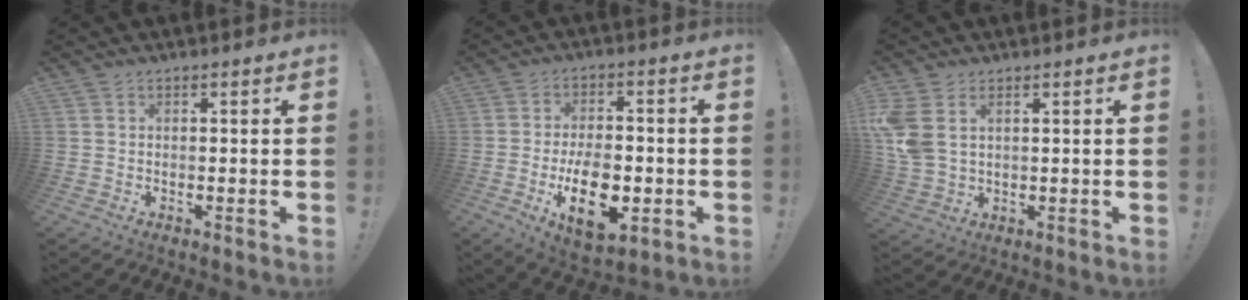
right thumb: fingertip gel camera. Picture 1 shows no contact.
{"total": 15.4, "force": [-4.6, 8.5, 12.0], "torque": [-0.193, 0.009, -0.071]}
{"total": 7.0, "force": [2.9, 4.5, 4.5], "torque": [-0.096, -0.014, 0.056]}